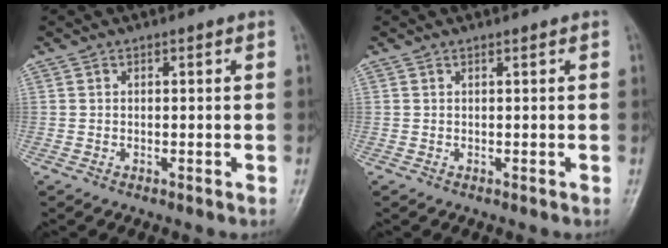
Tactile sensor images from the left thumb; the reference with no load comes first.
{"total": 0.0}